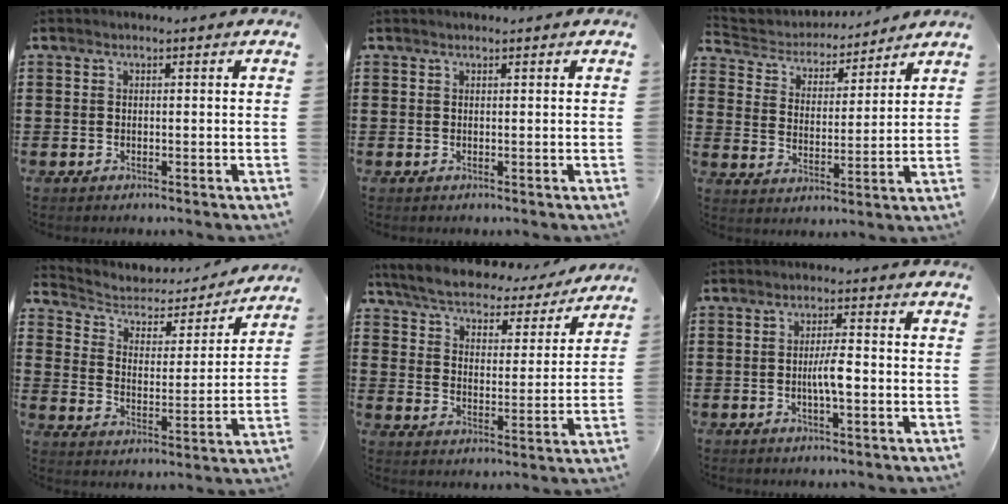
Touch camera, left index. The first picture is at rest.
{"total": 0.0}
{"total": 4.0, "force": [3.9, 0.8, 0.2], "torque": [-0.030, -0.030, 0.062]}
{"total": 3.3, "force": [2.6, 1.8, 0.8], "torque": [-0.039, -0.021, 0.035]}
{"total": 5.4, "force": [5.2, 0.9, 1.4], "torque": [-0.055, -0.033, 0.086]}
{"total": 4.1, "force": [-0.8, 0.8, 3.9], "torque": [-0.076, 0.001, -0.019]}